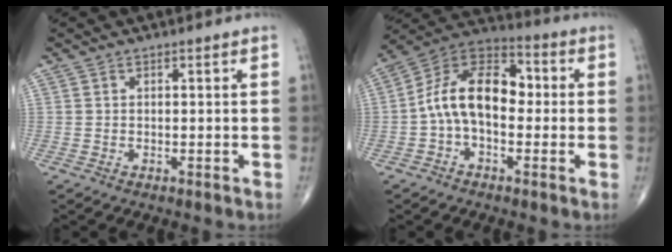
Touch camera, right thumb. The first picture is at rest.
{"total": 13.7, "force": [-0.8, 8.3, 10.9], "torque": [-0.170, 0.044, -0.029]}